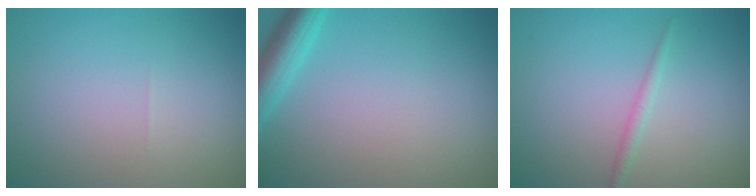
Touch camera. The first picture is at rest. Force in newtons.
{"total": 3.5, "press": 3.5, "slide": 0.2}
{"total": 1.0, "press": 1.0, "slide": 0.1}